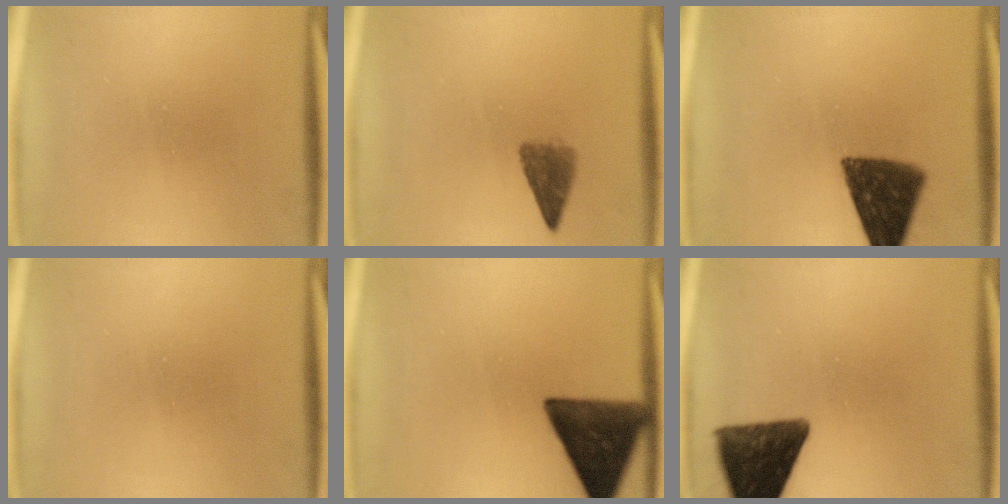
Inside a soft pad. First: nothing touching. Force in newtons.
{"total": 2.7}
{"total": 11.3}
{"total": 0.0}
{"total": 14.5}
{"total": 12.4}